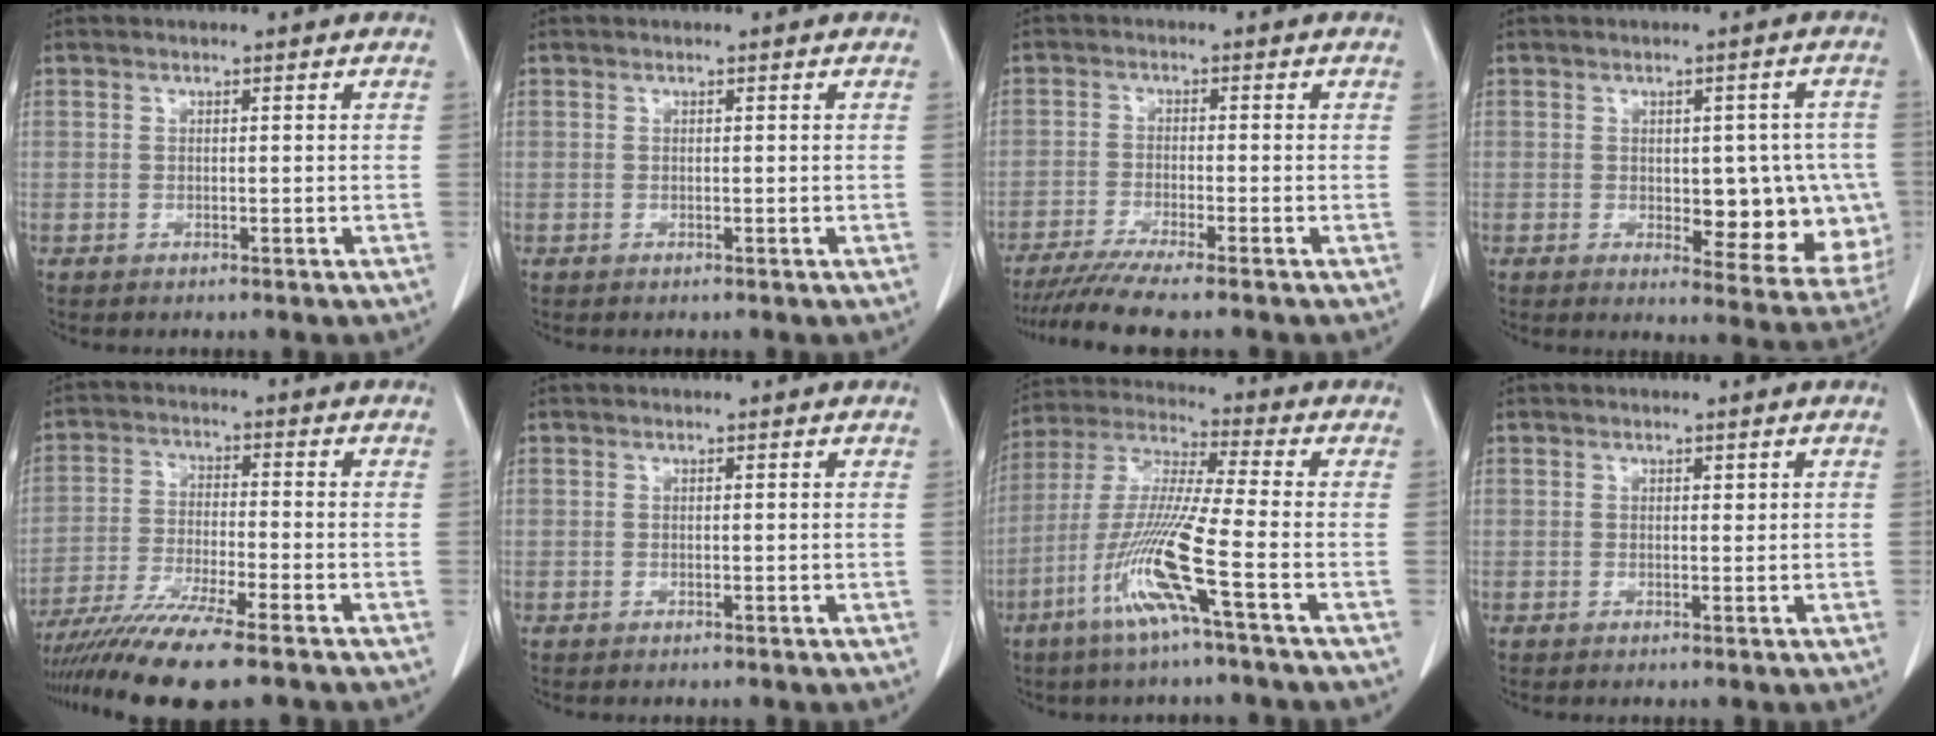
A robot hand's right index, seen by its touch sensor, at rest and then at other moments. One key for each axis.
{"total": 0.0}
{"total": 7.5, "fx": -6.3, "fy": -0.9, "fz": 3.9, "tx": -0.055, "ty": -0.020, "tz": -0.104}
{"total": 11.6, "fx": -1.0, "fy": 5.4, "fz": 10.2, "tx": -0.104, "ty": 0.008, "tz": 0.004}
{"total": 12.4, "fx": -9.7, "fy": -0.3, "fz": 7.7, "tx": -0.133, "ty": -0.033, "tz": -0.163}
{"total": 0.0}
{"total": 12.6, "fx": -5.4, "fy": -1.2, "fz": 11.4, "tx": -0.233, "ty": -0.011, "tz": -0.110}
{"total": 0.5, "fx": 0.3, "fy": 0.3, "fz": 0.3, "tx": -0.003, "ty": -0.002, "tz": 0.004}